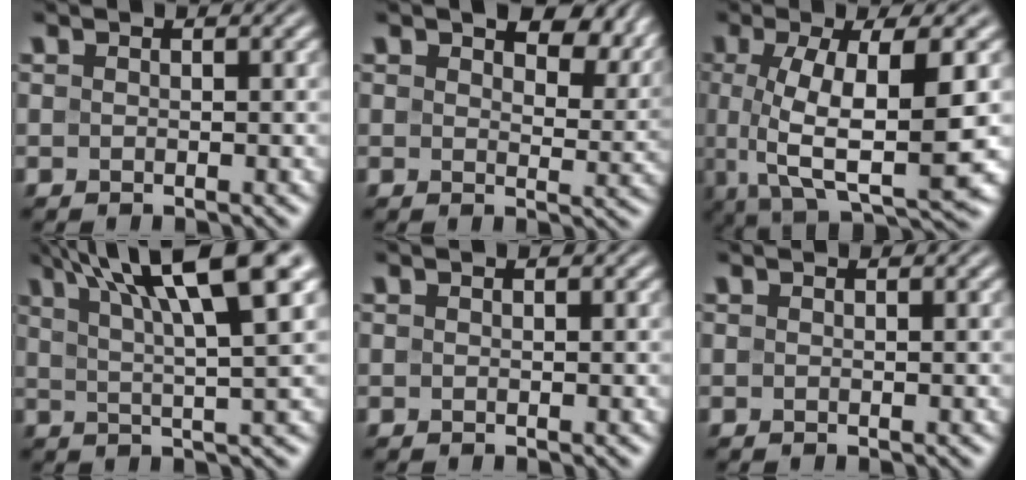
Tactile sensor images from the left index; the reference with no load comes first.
{"total": 8.2, "force": [5.0, 4.1, 5.1], "torque": [-0.072, 0.001, 0.078]}
{"total": 9.5, "force": [-0.1, 2.9, 9.0], "torque": [-0.158, -0.008, 0.000]}
{"total": 12.1, "force": [6.6, 2.6, 9.8], "torque": [-0.134, 0.026, 0.099]}
{"total": 0.0}
{"total": 0.0}